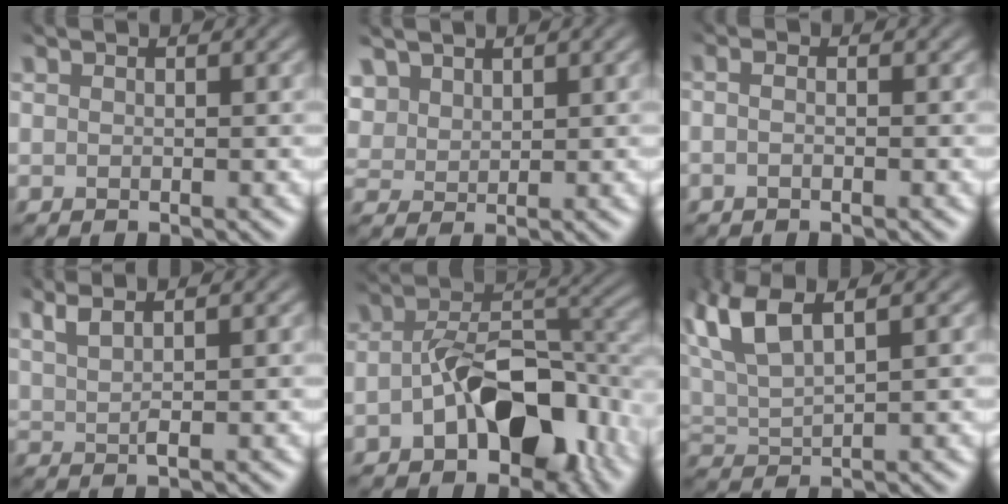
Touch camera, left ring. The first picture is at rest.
{"total": 2.6, "force": [1.9, 1.4, 1.0], "torque": [-0.037, 0.004, 0.050]}
{"total": 0.7, "force": [-0.6, 0.0, 0.4], "torque": [-0.012, 0.001, -0.011]}
{"total": 2.4, "force": [1.7, 0.1, 1.6], "torque": [-0.034, 0.008, 0.039]}
{"total": 9.5, "force": [-4.2, 5.5, 6.5], "torque": [-0.090, 0.001, -0.072]}
{"total": 7.0, "force": [4.1, 2.3, 5.2], "torque": [-0.132, 0.024, 0.083]}